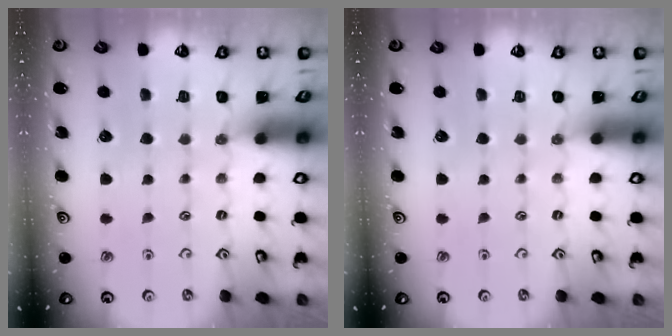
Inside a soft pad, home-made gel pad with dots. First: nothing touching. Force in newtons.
{"total": 0.0}